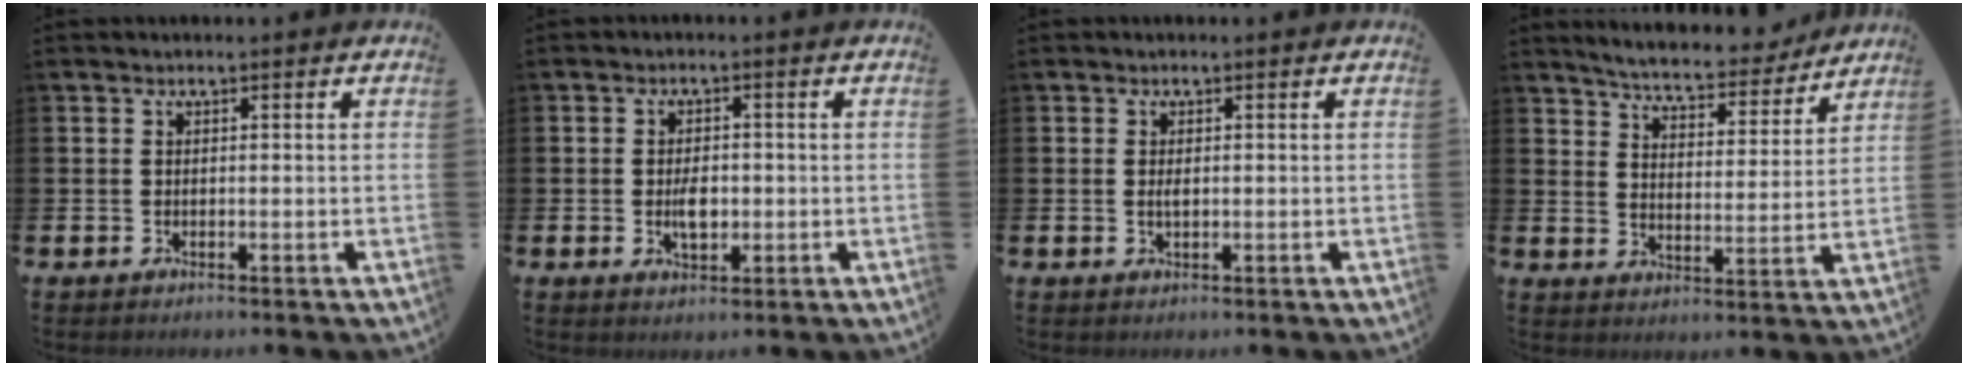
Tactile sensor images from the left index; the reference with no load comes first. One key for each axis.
{"total": 3.2, "fx": -0.3, "fy": 1.8, "fz": 2.6, "tx": -0.040, "ty": 0.000, "tz": -0.007}
{"total": 0.9, "fx": 0.1, "fy": 0.4, "fz": 0.8, "tx": -0.016, "ty": 0.002, "tz": 0.001}
{"total": 6.3, "fx": 6.1, "fy": 0.9, "fz": 1.3, "tx": -0.048, "ty": -0.044, "tz": 0.104}